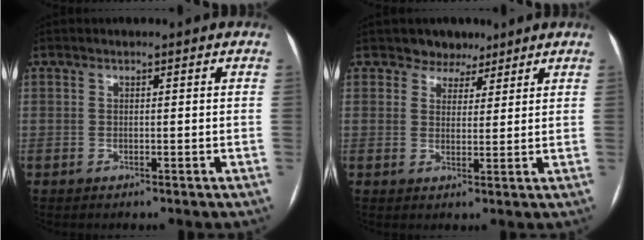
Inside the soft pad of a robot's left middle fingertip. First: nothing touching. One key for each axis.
{"total": 4.0, "fx": 3.1, "fy": 2.6, "fz": 0.0, "tx": 0.009, "ty": 0.001, "tz": 0.044}